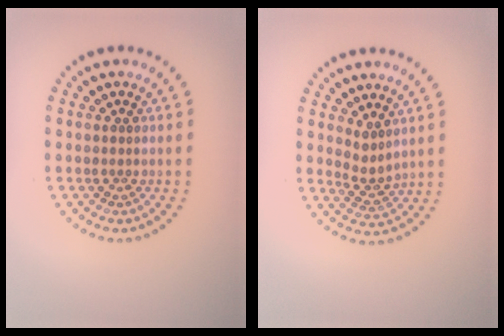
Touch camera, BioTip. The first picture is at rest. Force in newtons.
{"total": 1.9, "press": 1.3, "slide": 1.3}